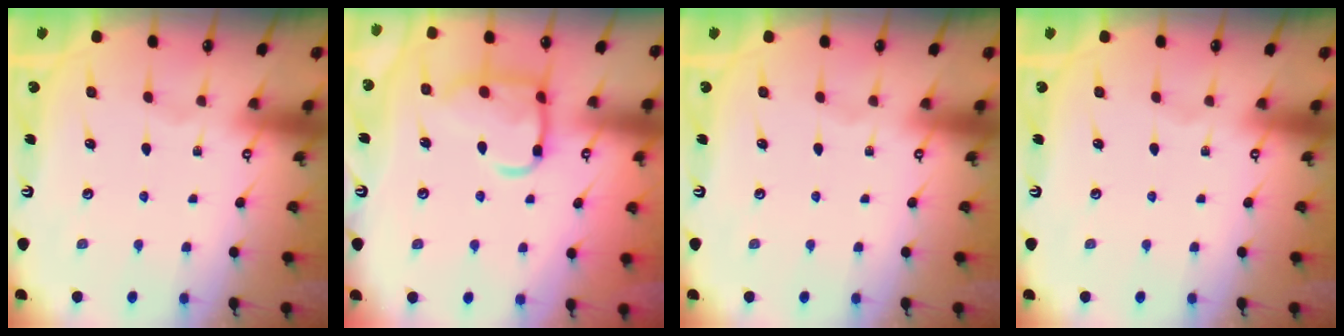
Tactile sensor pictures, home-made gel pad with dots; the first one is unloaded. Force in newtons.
{"total": 13.7, "press": 13.7, "slide": 1.1}
{"total": 0.0}
{"total": 0.0}